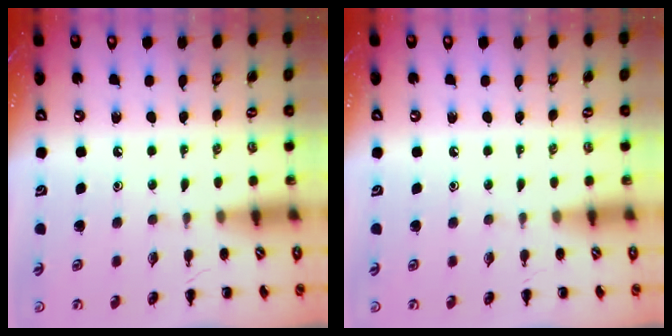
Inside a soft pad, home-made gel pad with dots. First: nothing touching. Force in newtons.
{"total": 0.0}